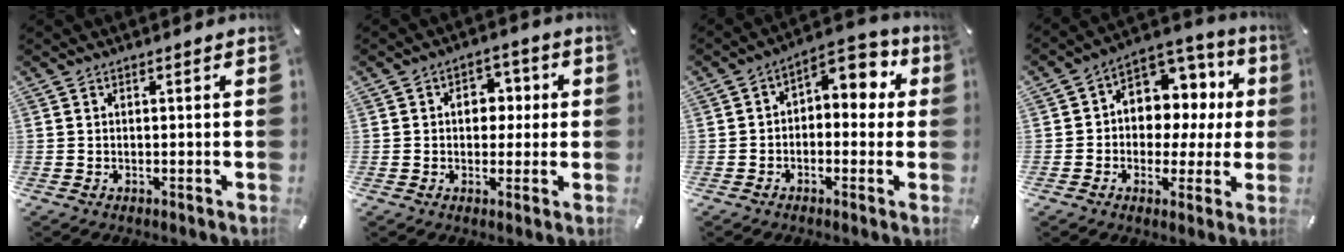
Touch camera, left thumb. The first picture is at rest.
{"total": 6.3, "force": [0.2, 4.8, 4.0], "torque": [-0.044, 0.000, -0.007]}
{"total": 6.2, "force": [1.4, 4.3, 4.2], "torque": [-0.055, -0.012, 0.017]}
{"total": 9.7, "force": [1.3, 8.6, 4.4], "torque": [-0.060, -0.023, 0.028]}